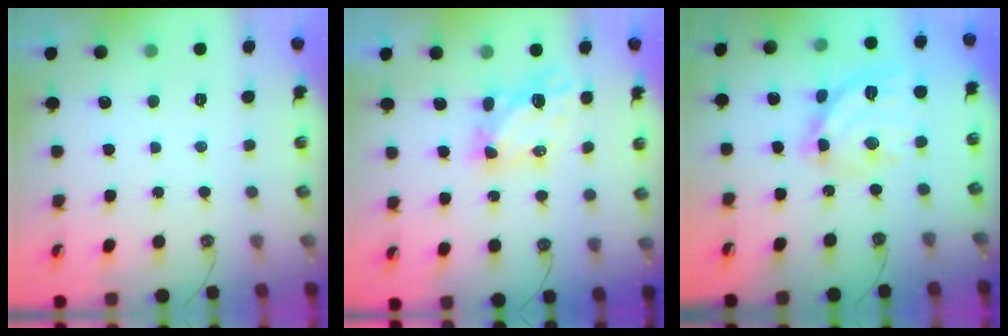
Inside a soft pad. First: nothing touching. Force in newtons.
{"total": 5.5, "press": 5.5, "slide": 0.0}
{"total": 15.1, "press": 15.0, "slide": 1.0}